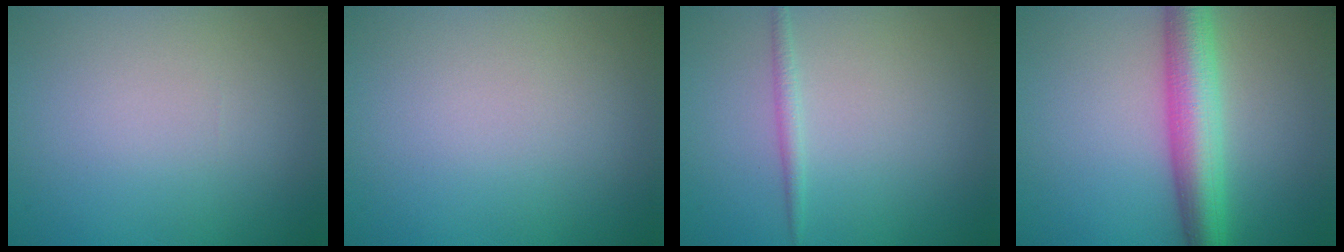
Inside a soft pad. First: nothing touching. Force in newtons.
{"total": 0.0}
{"total": 1.1, "press": 1.1, "slide": 0.1}
{"total": 6.4, "press": 6.4, "slide": 0.3}